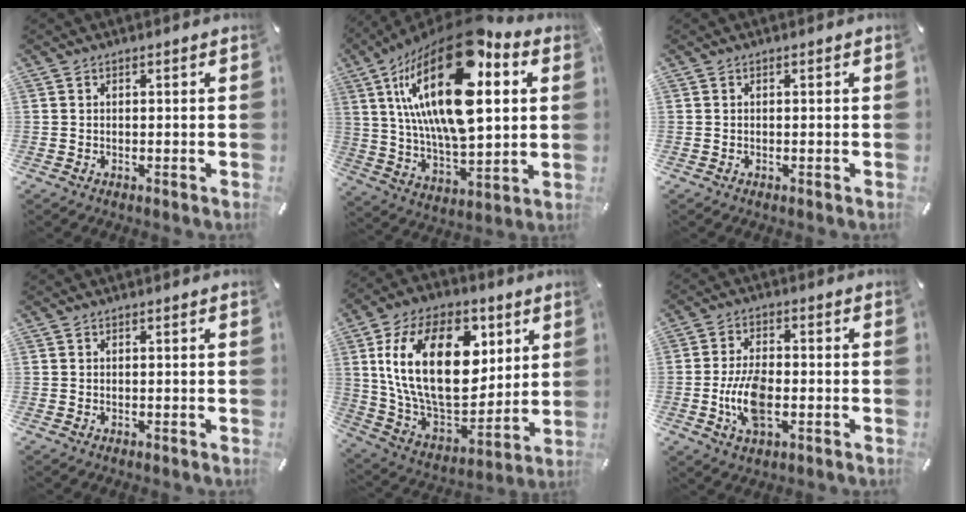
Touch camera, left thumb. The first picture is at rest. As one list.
[{"total": 29.2, "force": [11.2, 14.0, 23.0], "torque": [-0.433, -0.056, 0.186]}, {"total": 0.0}, {"total": 0.0}, {"total": 26.8, "force": [6.8, 16.5, 20.0], "torque": [-0.386, -0.025, 0.116]}, {"total": 9.3, "force": [-2.1, 4.8, 7.7], "torque": [-0.166, 0.001, -0.038]}]